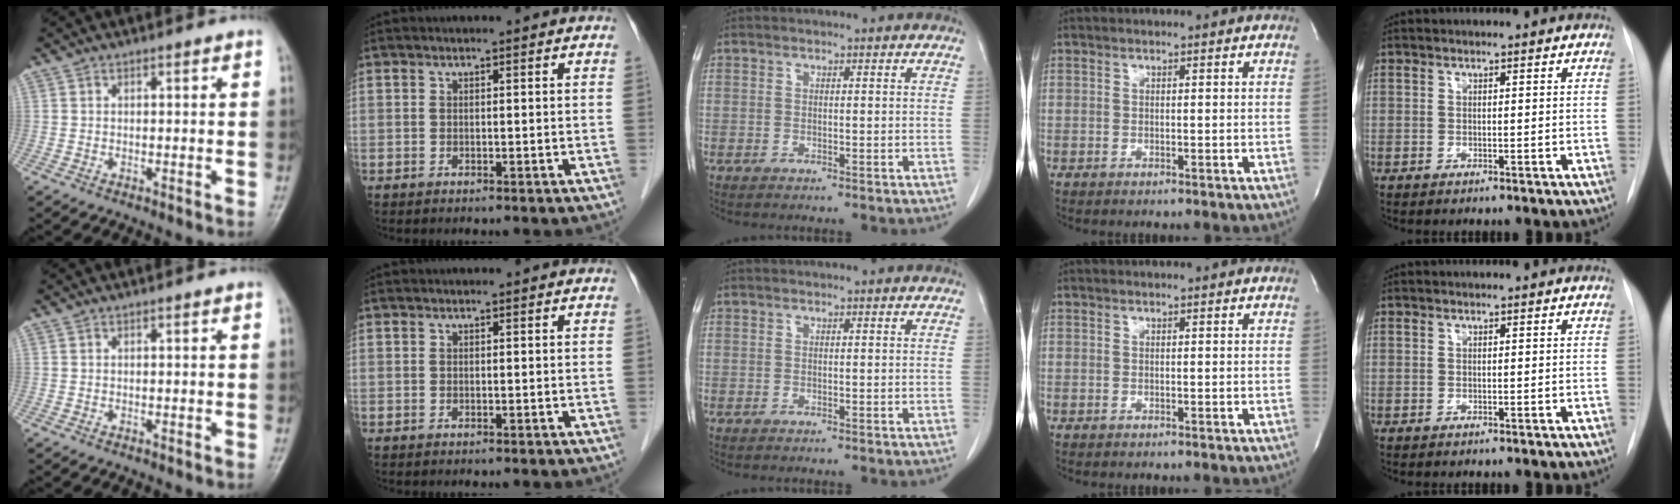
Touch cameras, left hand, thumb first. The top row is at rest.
{}